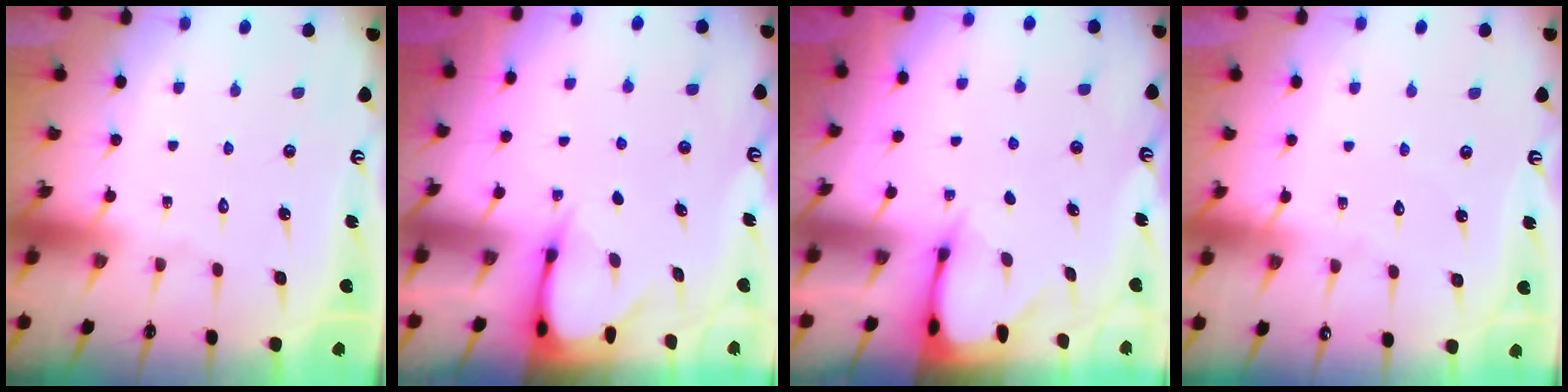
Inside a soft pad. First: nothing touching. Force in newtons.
{"total": 3.4, "press": 3.4, "slide": 0.3}
{"total": 2.5, "press": 2.5, "slide": 0.3}
{"total": 2.1, "press": 2.1, "slide": 0.1}